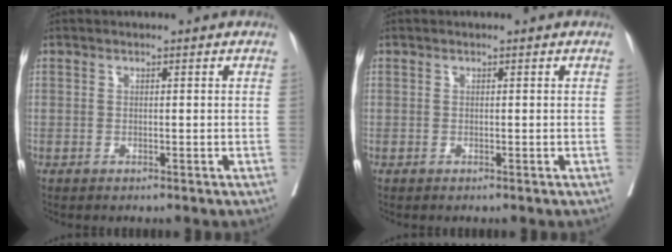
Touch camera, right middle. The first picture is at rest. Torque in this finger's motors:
{"motor_torque": [0.00, 0.00, 0.00, 0.00]}